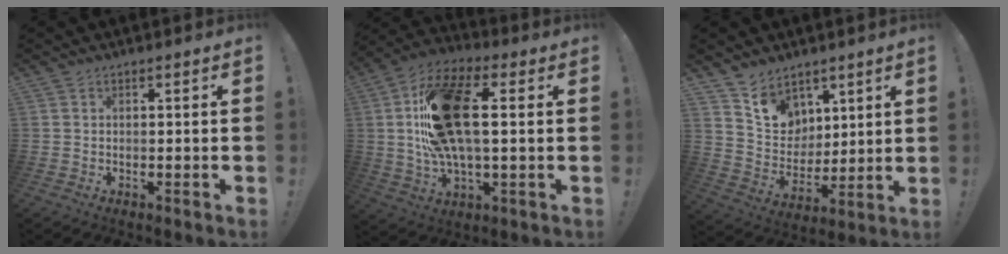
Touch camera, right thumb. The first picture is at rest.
{"total": 23.8, "force": [3.4, 11.8, 20.4], "torque": [-0.349, 0.004, 0.059]}
{"total": 11.2, "force": [8.4, 7.3, 1.9], "torque": [-0.038, -0.072, 0.168]}